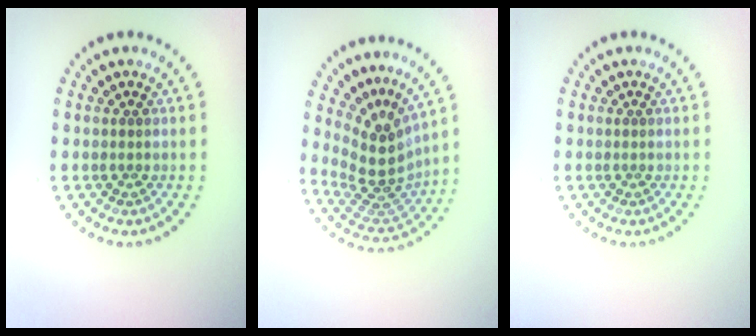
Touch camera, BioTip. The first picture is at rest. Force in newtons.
{"total": 4.1, "press": 2.9, "slide": 2.9}
{"total": 0.0}